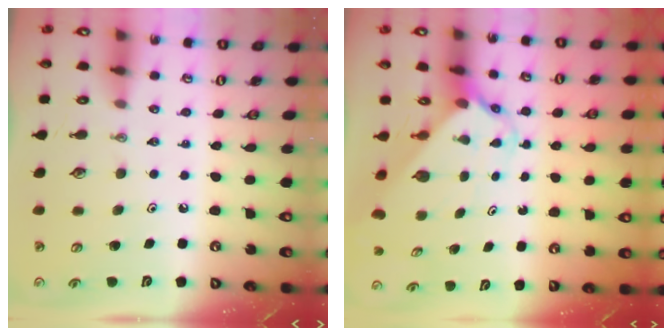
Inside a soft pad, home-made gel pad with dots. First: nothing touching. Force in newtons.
{"total": 3.4, "press": 3.4, "slide": 0.3}